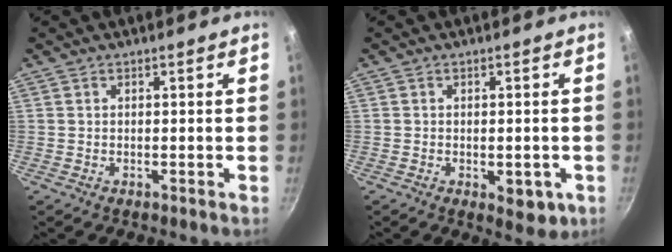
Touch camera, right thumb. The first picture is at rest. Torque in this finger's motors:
{"motor_torque": [-0.29, 0.31, -0.14, 0.03, 0.10]}